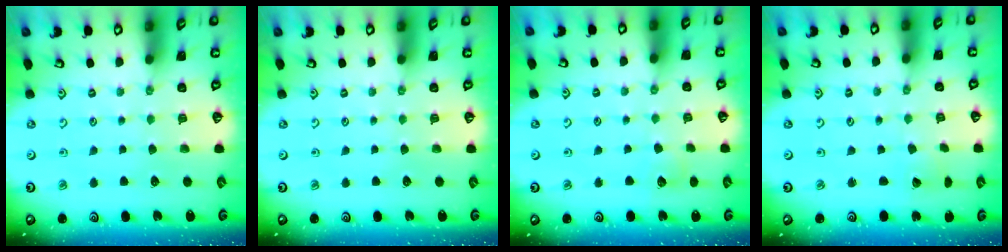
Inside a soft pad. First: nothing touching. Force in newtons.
{"total": 0.0}
{"total": 5.9, "press": 5.9, "slide": 0.7}
{"total": 2.6, "press": 2.6, "slide": 0.1}